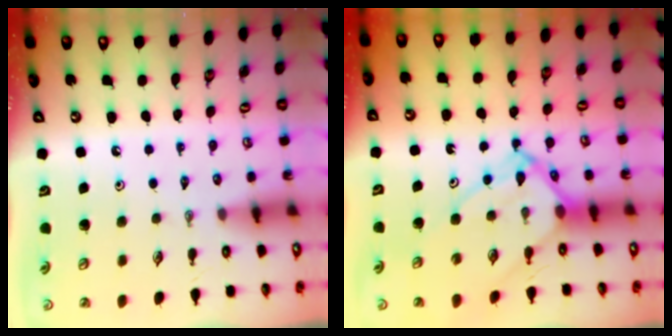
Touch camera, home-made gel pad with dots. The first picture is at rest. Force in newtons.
{"total": 11.4, "press": 11.3, "slide": 1.0}